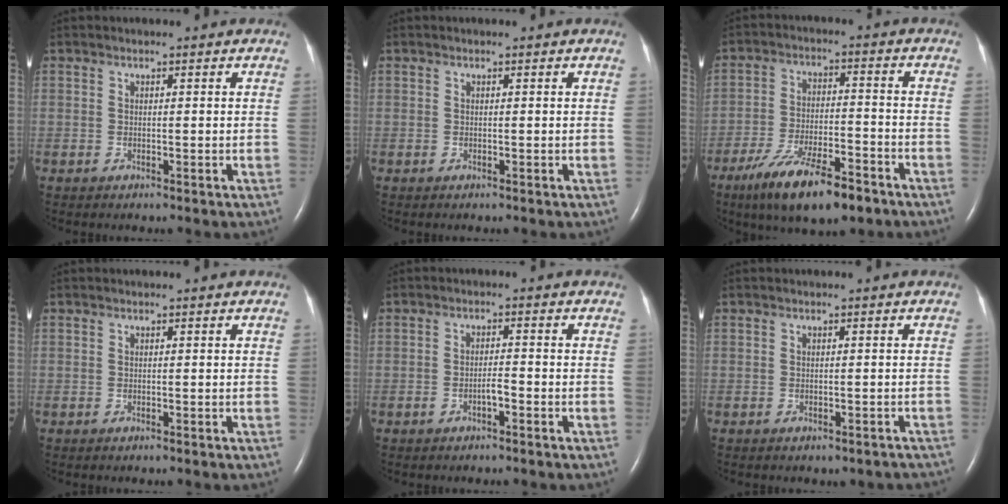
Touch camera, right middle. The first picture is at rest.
{"total": 0.0}
{"total": 13.1, "force": [-8.9, 3.2, 9.1], "torque": [-0.167, -0.018, -0.149]}
{"total": 0.0}
{"total": 1.9, "force": [-1.0, 0.4, 1.6], "torque": [-0.027, 0.003, -0.019]}
{"total": 4.3, "force": [-3.7, 1.8, 1.3], "torque": [-0.009, 0.003, -0.037]}